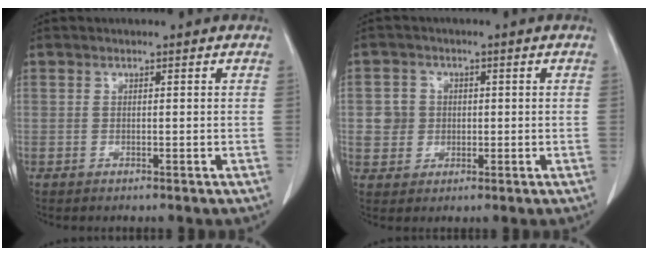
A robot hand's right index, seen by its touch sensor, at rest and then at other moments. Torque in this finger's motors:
{"motor_torque": [0.19, 0.09, 0.05, 0.00]}